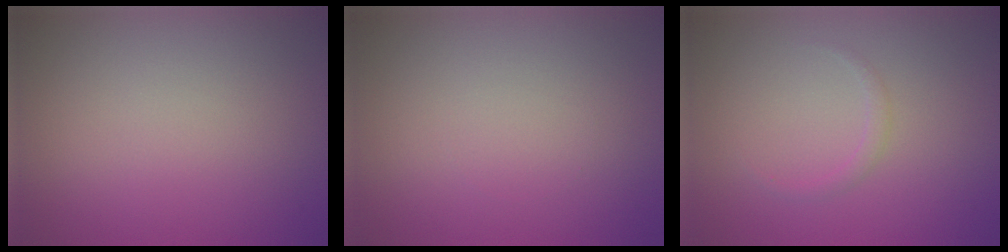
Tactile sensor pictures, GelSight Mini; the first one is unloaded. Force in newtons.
{"total": 0.0}
{"total": 0.8, "press": 0.8, "slide": 0.1}